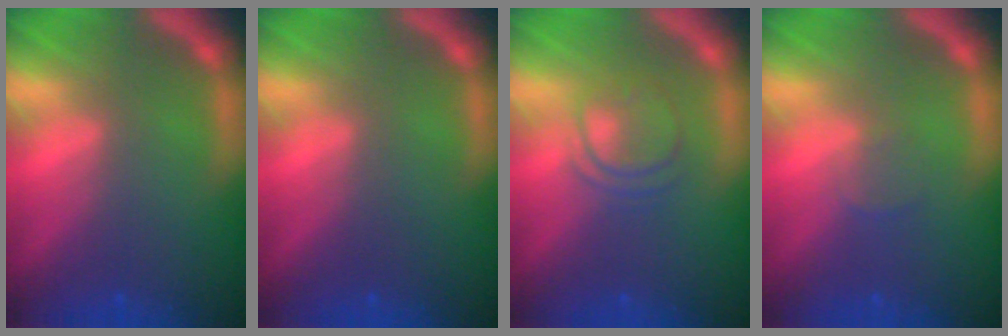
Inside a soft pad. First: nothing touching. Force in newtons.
{"total": 0.0}
{"total": 3.0}
{"total": 1.0}